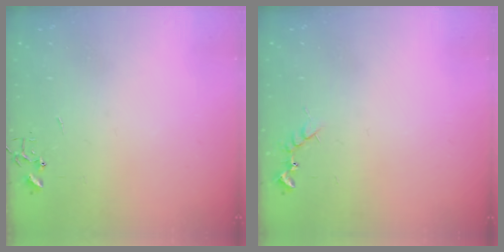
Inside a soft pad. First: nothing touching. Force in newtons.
{"total": 6.0, "press": 6.0, "slide": 0.6}